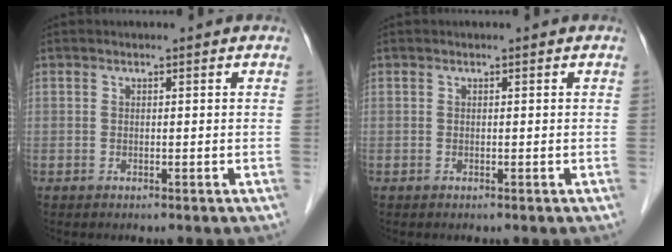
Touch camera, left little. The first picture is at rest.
{"total": 0.0}